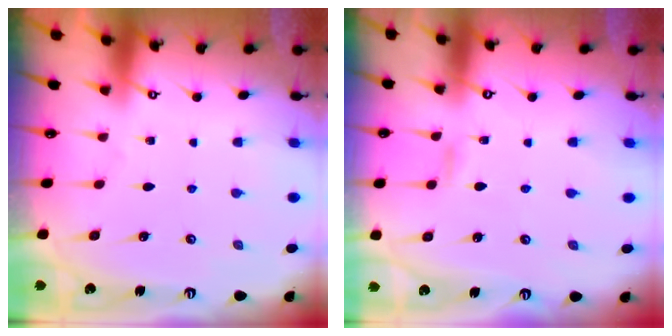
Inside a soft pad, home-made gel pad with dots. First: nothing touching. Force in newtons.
{"total": 4.6, "press": 4.6, "slide": 0.5}